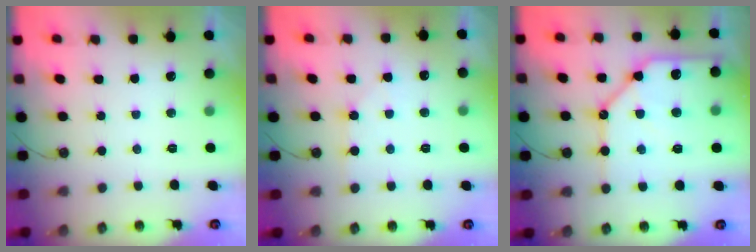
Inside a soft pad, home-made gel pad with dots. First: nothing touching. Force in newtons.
{"total": 4.1, "press": 4.0, "slide": 0.7}
{"total": 16.8, "press": 16.7, "slide": 1.9}